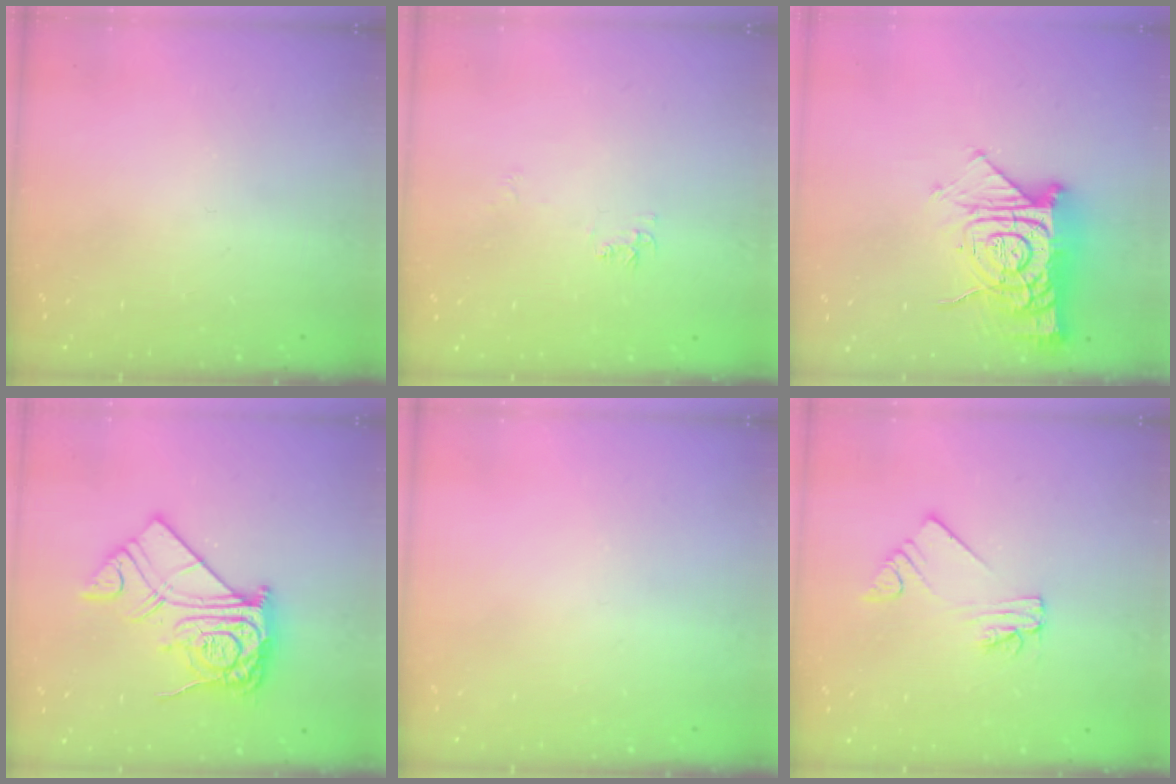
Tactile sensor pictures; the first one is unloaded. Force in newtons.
{"total": 4.9, "press": 4.9, "slide": 0.6}
{"total": 15.5, "press": 15.5, "slide": 1.4}
{"total": 16.2, "press": 16.1, "slide": 1.3}
{"total": 0.0}
{"total": 2.2, "press": 2.2, "slide": 0.1}